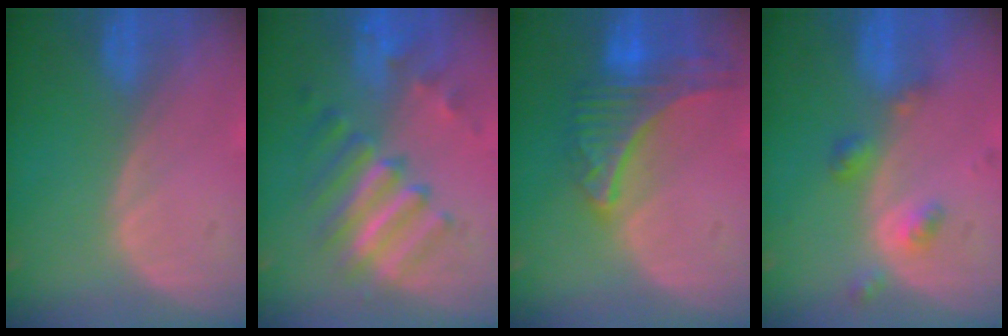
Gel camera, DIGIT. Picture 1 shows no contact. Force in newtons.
{"total": 9.6, "press": 8.3, "slide": 4.7}
{"total": 9.2, "press": 8.1, "slide": 4.4}
{"total": 4.4, "press": 4.0, "slide": 2.0}